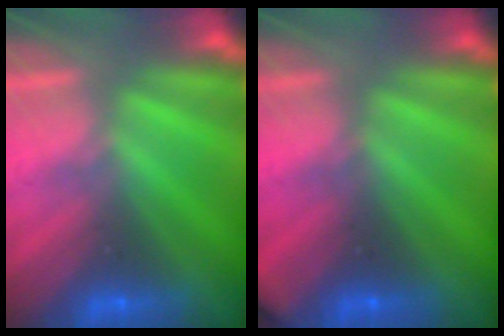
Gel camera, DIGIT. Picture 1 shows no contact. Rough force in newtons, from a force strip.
{"total": 2.2}